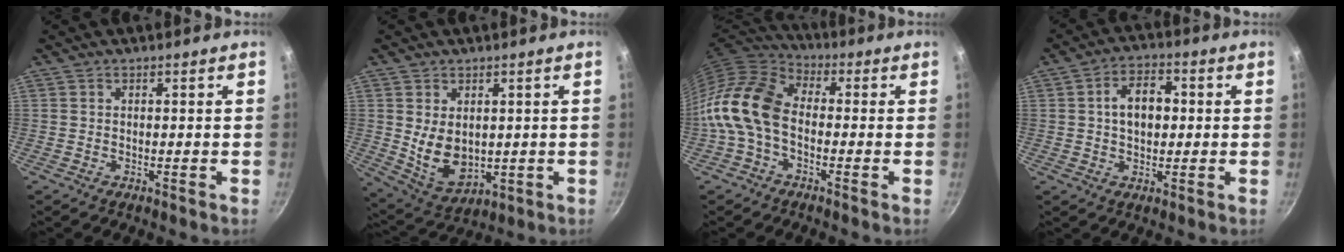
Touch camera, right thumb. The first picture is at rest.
{"total": 9.2, "force": [0.9, 6.3, 6.7], "torque": [-0.100, -0.022, 0.043]}
{"total": 13.1, "force": [-2.6, 8.5, 9.6], "torque": [-0.176, 0.040, -0.074]}
{"total": 8.0, "force": [0.8, 5.2, 6.0], "torque": [-0.071, 0.017, 0.008]}